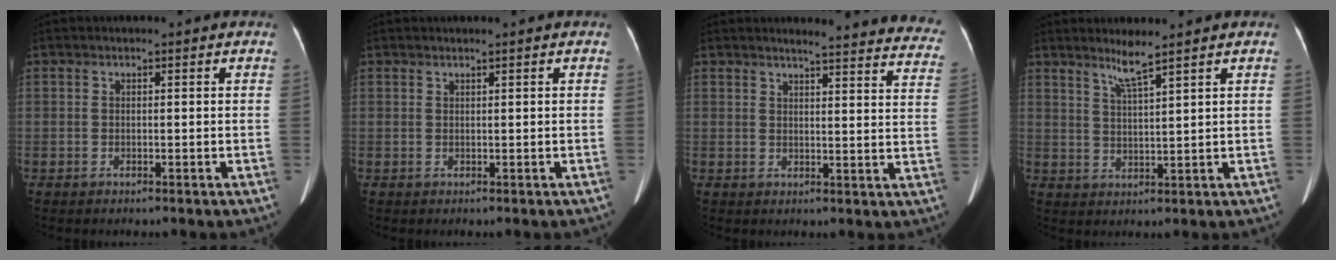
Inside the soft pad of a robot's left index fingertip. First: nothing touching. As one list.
[{"total": 0.0}, {"total": 20.6, "force": [19.7, 1.9, 5.6], "torque": [-0.051, -0.088, 0.200]}, {"total": 3.6, "force": [2.8, -0.8, 2.1], "torque": [-0.045, -0.010, 0.057]}]